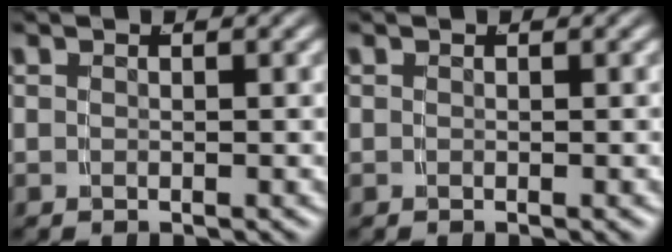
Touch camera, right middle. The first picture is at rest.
{"total": 0.0}